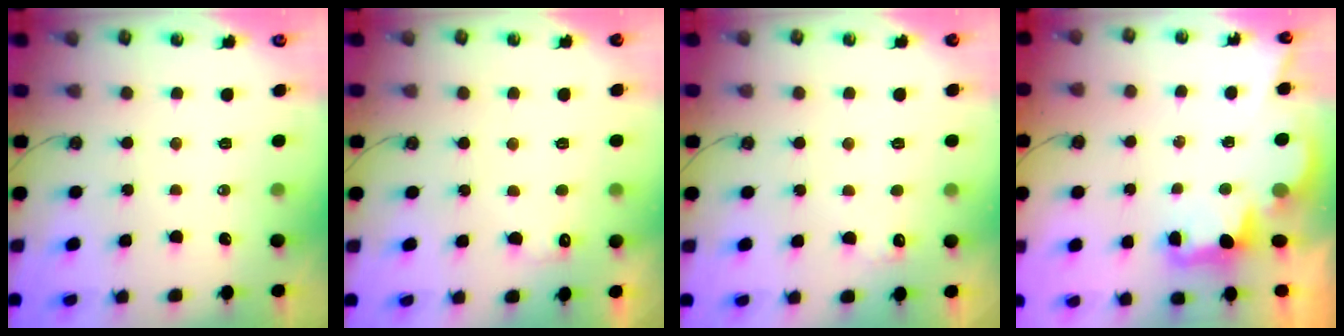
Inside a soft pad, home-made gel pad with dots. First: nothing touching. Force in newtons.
{"total": 6.7, "press": 6.7, "slide": 0.5}
{"total": 5.6, "press": 5.5, "slide": 1.4}
{"total": 2.5, "press": 2.4, "slide": 0.8}